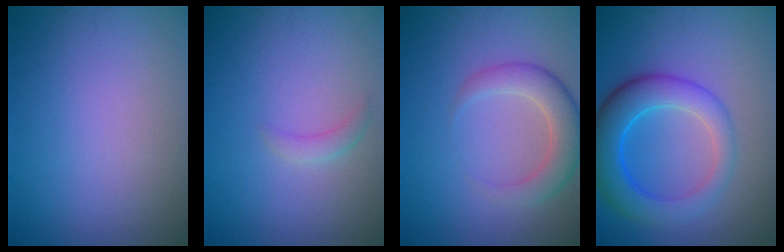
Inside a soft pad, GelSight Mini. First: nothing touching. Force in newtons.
{"total": 1.2, "press": 1.2, "slide": 0.1}
{"total": 3.7, "press": 3.7, "slide": 0.3}
{"total": 6.5, "press": 6.5, "slide": 0.1}